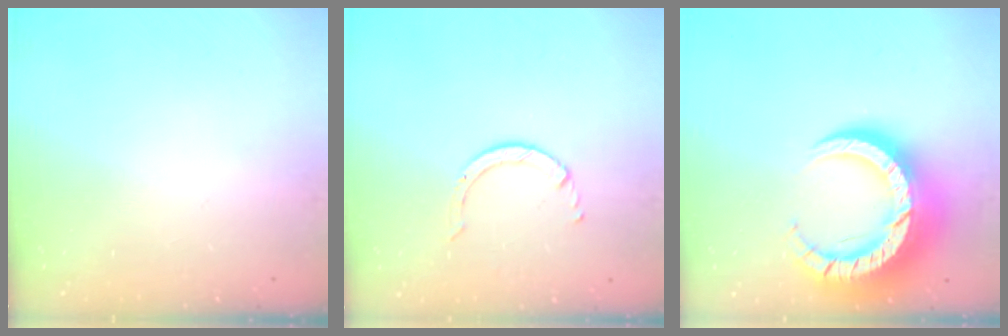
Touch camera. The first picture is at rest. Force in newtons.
{"total": 2.5, "press": 2.4, "slide": 0.3}
{"total": 17.5, "press": 17.4, "slide": 1.5}